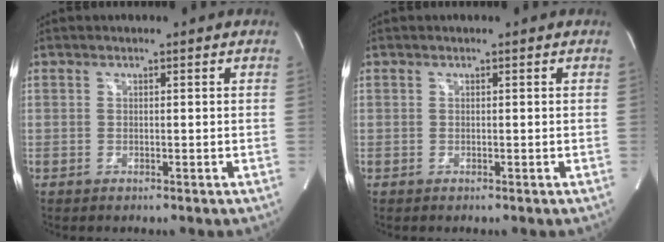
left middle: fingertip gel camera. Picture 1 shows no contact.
{"total": 0.0}